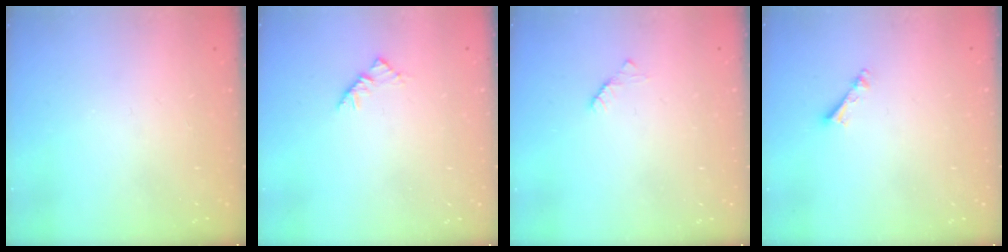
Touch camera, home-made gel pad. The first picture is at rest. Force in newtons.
{"total": 2.9, "press": 2.8, "slide": 0.7}
{"total": 2.2, "press": 2.2, "slide": 0.3}
{"total": 3.3, "press": 3.3, "slide": 0.1}